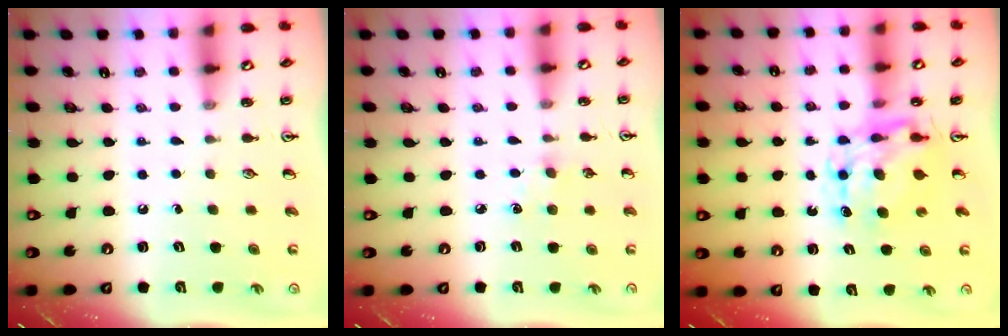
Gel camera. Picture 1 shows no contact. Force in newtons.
{"total": 3.9, "press": 3.9, "slide": 0.5}
{"total": 9.1, "press": 9.0, "slide": 0.8}